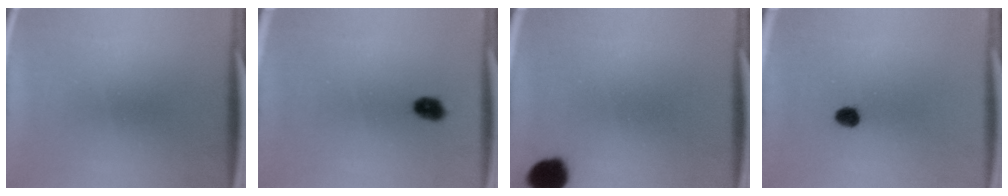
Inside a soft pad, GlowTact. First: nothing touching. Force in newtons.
{"total": 2.8}
{"total": 7.2}
{"total": 2.8}